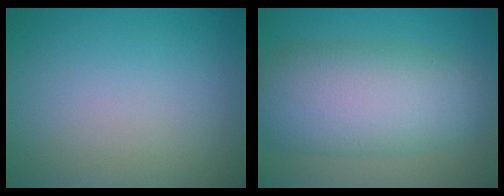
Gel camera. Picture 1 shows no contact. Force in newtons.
{"total": 9.5, "press": 9.5, "slide": 0.3}